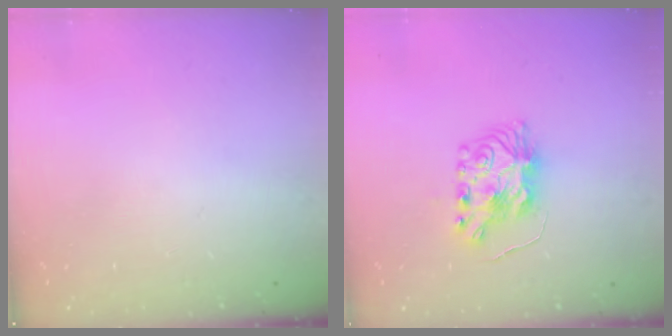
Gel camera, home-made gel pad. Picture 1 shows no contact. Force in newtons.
{"total": 8.2, "press": 8.2, "slide": 0.5}